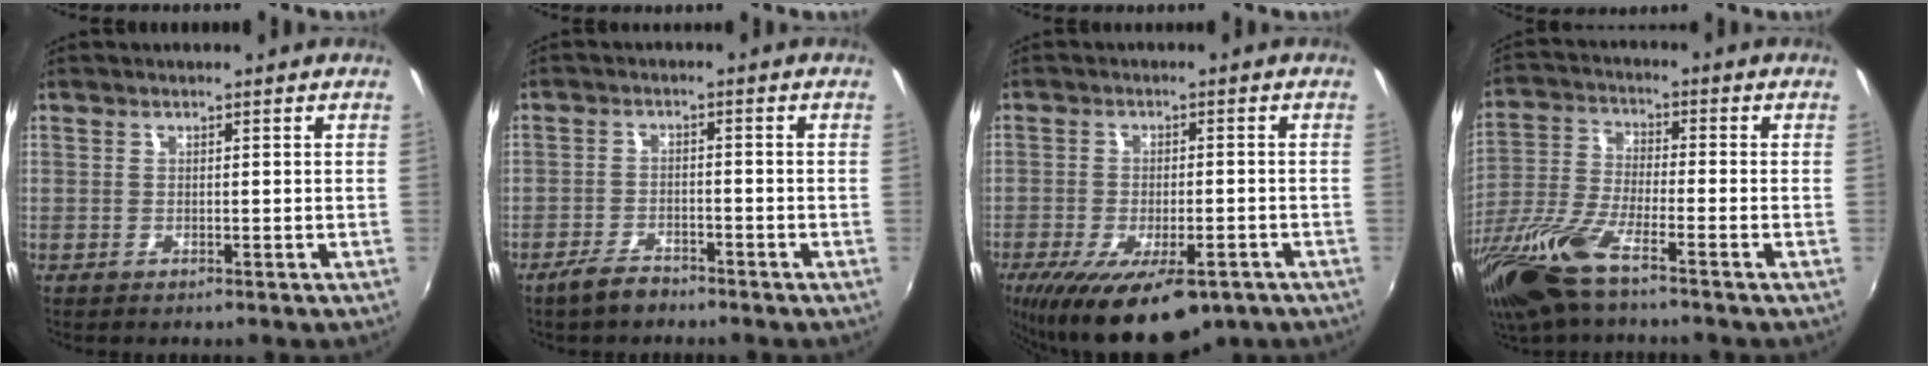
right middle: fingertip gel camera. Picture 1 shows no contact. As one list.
[{"total": 4.3, "force": [-3.6, 1.7, 1.7], "torque": [-0.051, 0.001, -0.063]}, {"total": 16.2, "force": [-10.2, 6.3, 10.9], "torque": [-0.209, -0.044, -0.149]}, {"total": 14.3, "force": [-9.7, 3.1, 10.1], "torque": [-0.226, -0.035, -0.198]}]